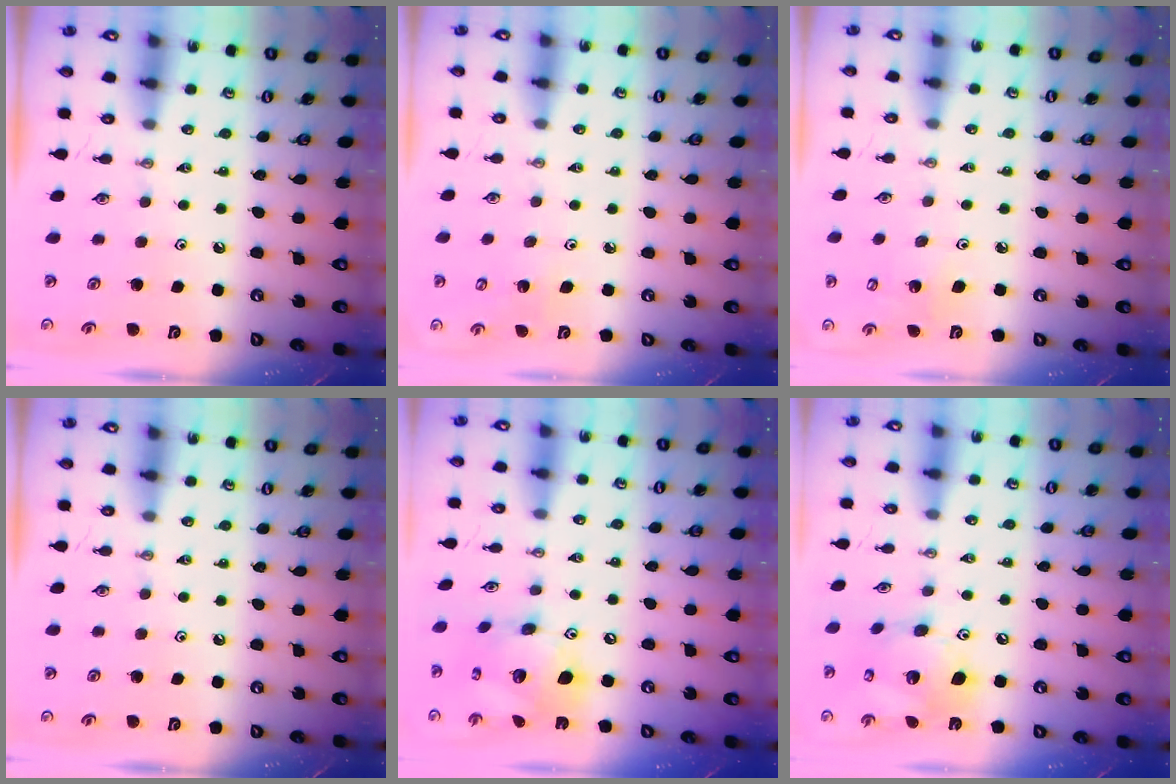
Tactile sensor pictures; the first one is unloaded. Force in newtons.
{"total": 3.2, "press": 3.1, "slide": 0.8}
{"total": 5.6, "press": 5.3, "slide": 1.6}
{"total": 0.0}
{"total": 16.5, "press": 16.4, "slide": 1.8}
{"total": 15.2, "press": 15.1, "slide": 1.9}